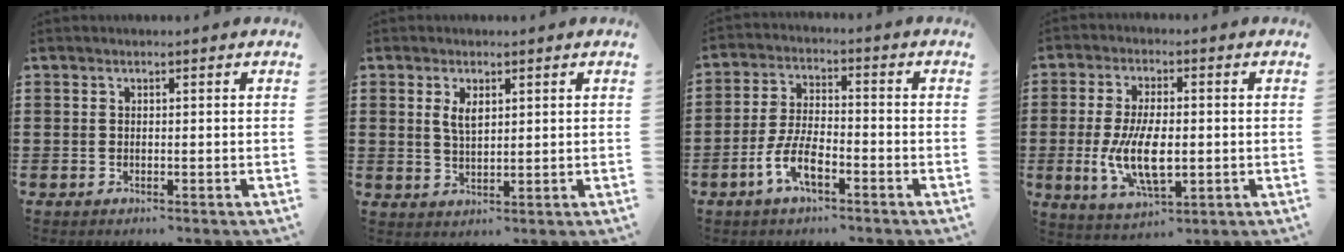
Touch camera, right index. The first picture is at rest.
{"total": 3.0, "force": [1.3, 1.3, 2.4], "torque": [-0.052, 0.004, 0.022]}
{"total": 6.6, "force": [-3.5, 2.4, 5.1], "torque": [-0.123, -0.005, -0.072]}
{"total": 9.4, "force": [-1.1, 4.1, 8.3], "torque": [-0.183, -0.011, -0.023]}